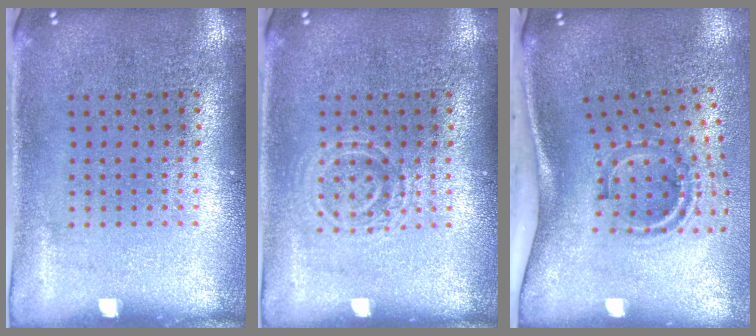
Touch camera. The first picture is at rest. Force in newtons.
{"total": 1.6, "press": 1.5, "slide": 0.4}
{"total": 2.0, "press": 1.2, "slide": 1.7}